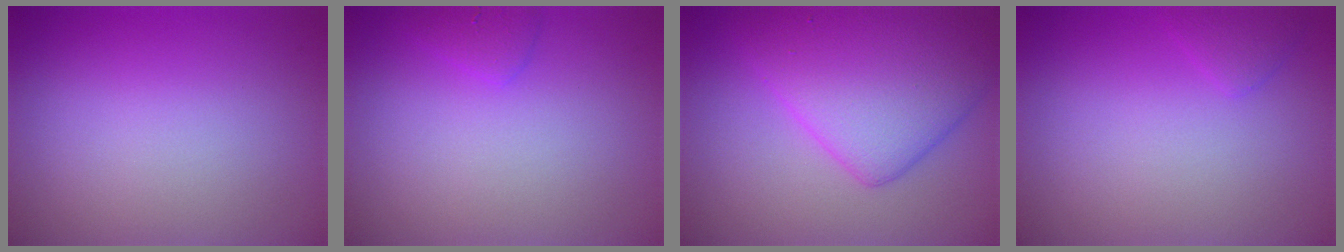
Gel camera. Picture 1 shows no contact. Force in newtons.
{"total": 1.2, "press": 1.2, "slide": 0.1}
{"total": 7.9, "press": 7.9, "slide": 0.2}
{"total": 1.1, "press": 1.1, "slide": 0.1}